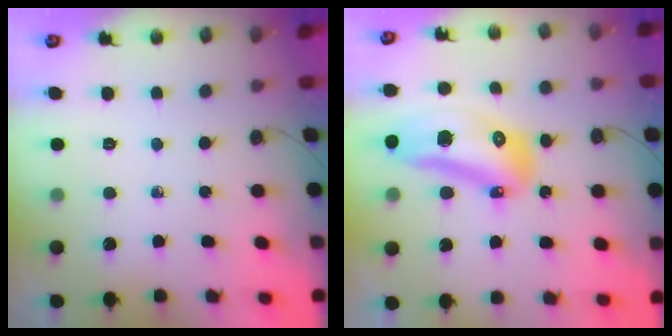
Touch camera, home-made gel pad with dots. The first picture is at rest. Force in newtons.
{"total": 18.1, "press": 17.9, "slide": 2.2}